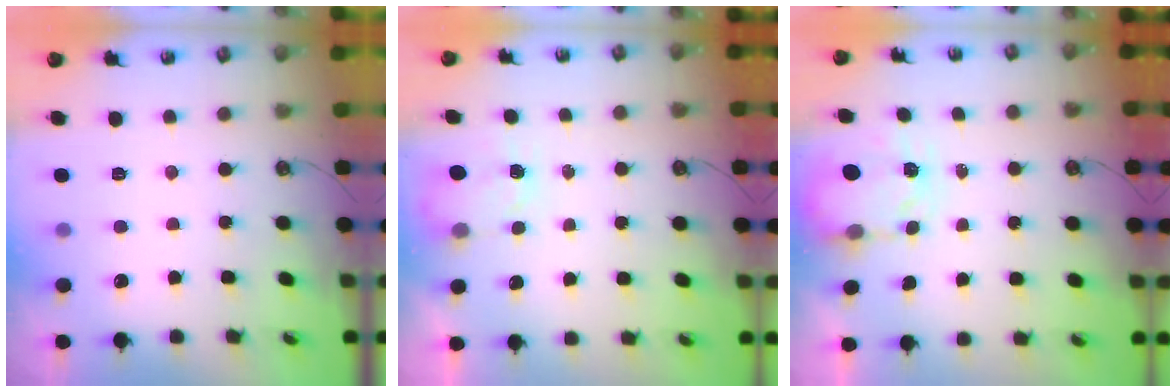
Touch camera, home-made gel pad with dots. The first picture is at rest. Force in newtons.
{"total": 2.7, "press": 2.7, "slide": 0.4}
{"total": 3.4, "press": 3.3, "slide": 0.4}